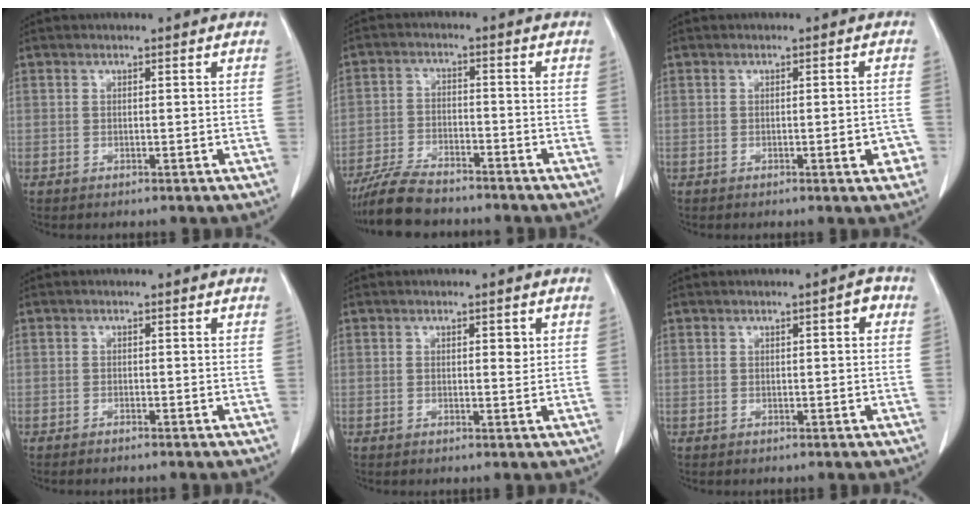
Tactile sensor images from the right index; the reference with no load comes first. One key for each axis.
{"total": 8.5, "fx": -7.5, "fy": 2.2, "fz": 3.5, "tx": -0.066, "ty": -0.022, "tz": -0.134}
{"total": 3.1, "fx": -1.4, "fy": 0.6, "fz": 2.7, "tx": -0.028, "ty": -0.001, "tz": -0.017}
{"total": 0.8, "fx": -0.7, "fy": -0.1, "fz": 0.2, "tx": -0.006, "ty": -0.001, "tz": -0.012}
{"total": 1.5, "fx": 0.5, "fy": 0.6, "fz": 1.3, "tx": -0.018, "ty": -0.001, "tz": 0.007}
{"total": 1.9, "fx": 0.6, "fy": 0.4, "fz": 1.8, "tx": -0.021, "ty": 0.006, "tz": 0.006}